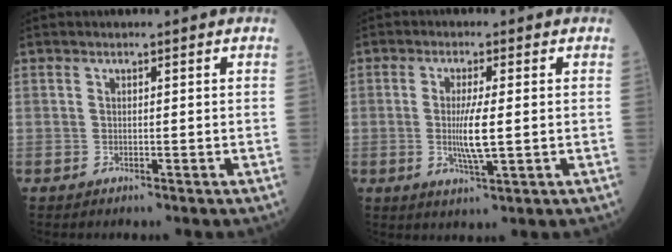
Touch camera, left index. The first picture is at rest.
{"total": 5.1, "force": [-0.2, 0.7, 5.0], "torque": [-0.098, -0.007, -0.004]}